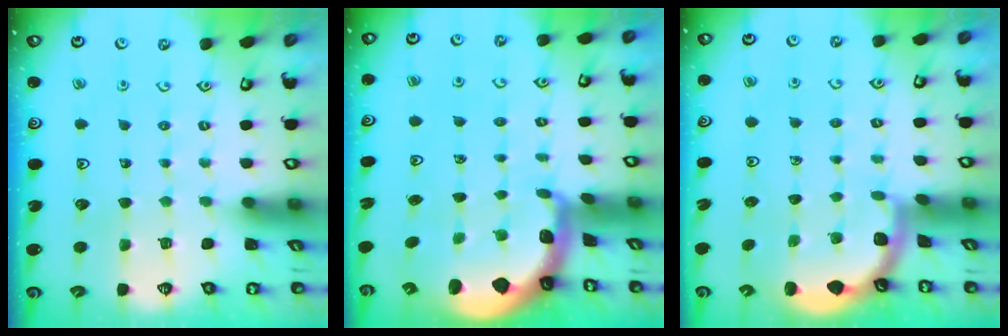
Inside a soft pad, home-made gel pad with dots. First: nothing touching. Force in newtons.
{"total": 1.7, "press": 1.7, "slide": 0.4}
{"total": 1.8, "press": 1.8, "slide": 0.1}